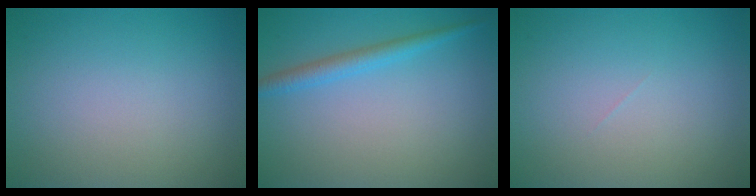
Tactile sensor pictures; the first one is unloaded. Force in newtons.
{"total": 2.1, "press": 2.1, "slide": 0.1}
{"total": 0.0}